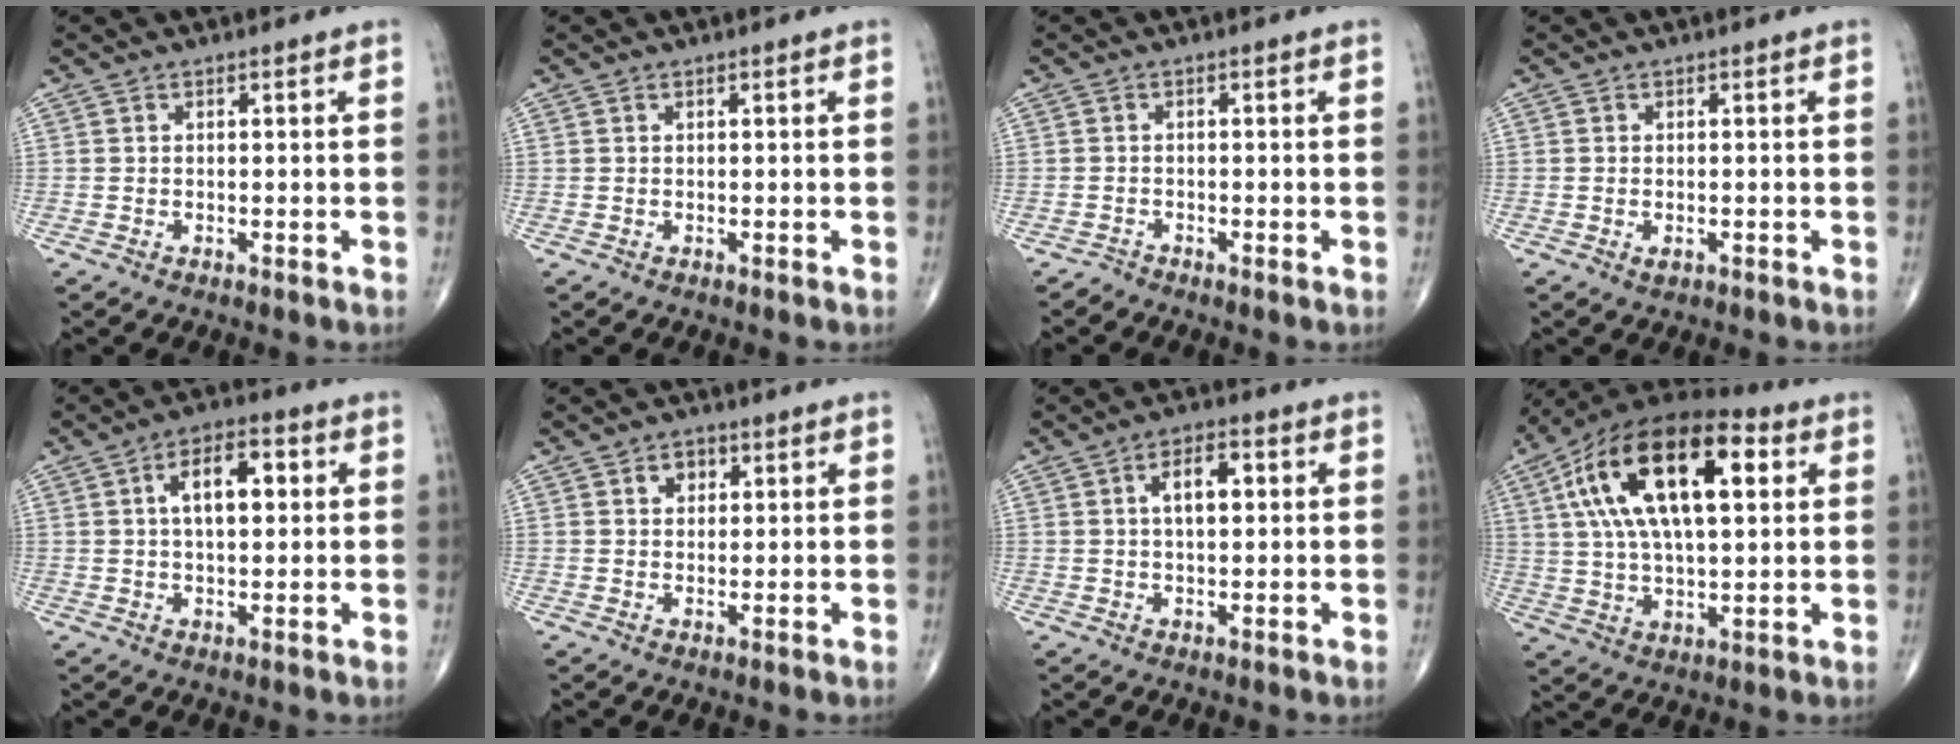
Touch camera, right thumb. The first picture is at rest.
{"total": 0.0}
{"total": 0.9, "force": [-0.8, 0.1, -0.2], "torque": [0.005, -0.005, -0.021]}
{"total": 1.1, "force": [-0.4, 0.7, 0.8], "torque": [-0.012, -0.001, -0.003]}
{"total": 8.8, "force": [1.8, 4.4, 7.3], "torque": [-0.103, 0.015, 0.024]}
{"total": 3.0, "force": [1.2, 2.3, 1.5], "torque": [-0.006, -0.003, 0.016]}
{"total": 6.2, "force": [1.3, 3.1, 5.2], "torque": [-0.076, 0.010, 0.017]}
{"total": 24.3, "force": [6.9, 11.3, 20.3], "torque": [-0.359, 0.015, 0.109]}